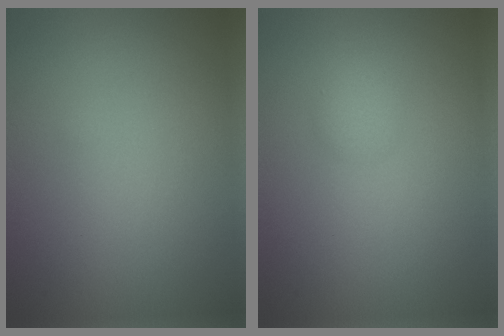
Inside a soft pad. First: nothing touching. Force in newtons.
{"total": 1.3, "press": 1.3, "slide": 0.1}